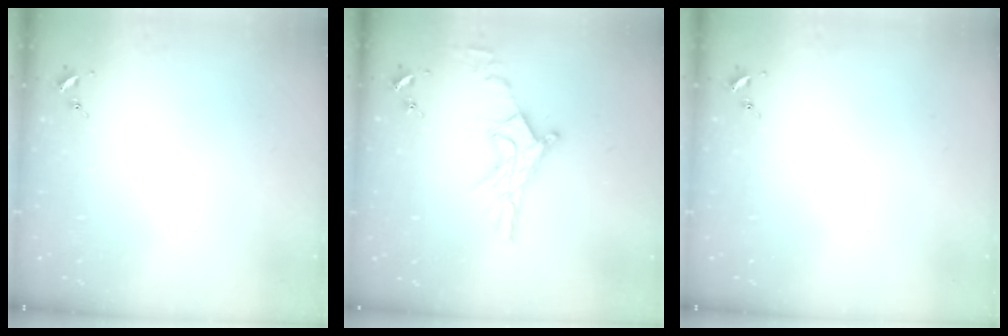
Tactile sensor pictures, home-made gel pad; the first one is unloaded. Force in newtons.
{"total": 14.2, "press": 14.2, "slide": 1.1}
{"total": 0.0}